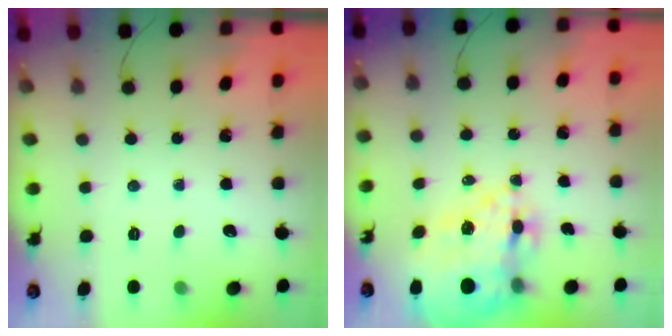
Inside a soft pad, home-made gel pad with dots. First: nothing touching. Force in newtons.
{"total": 25.7, "press": 25.2, "slide": 5.1}